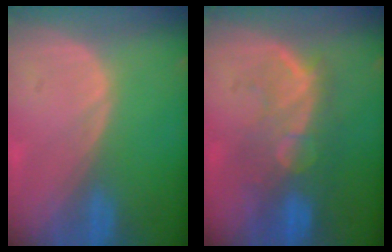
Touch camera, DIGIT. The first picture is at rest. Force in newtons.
{"total": 9.9, "press": 8.6, "slide": 4.9}